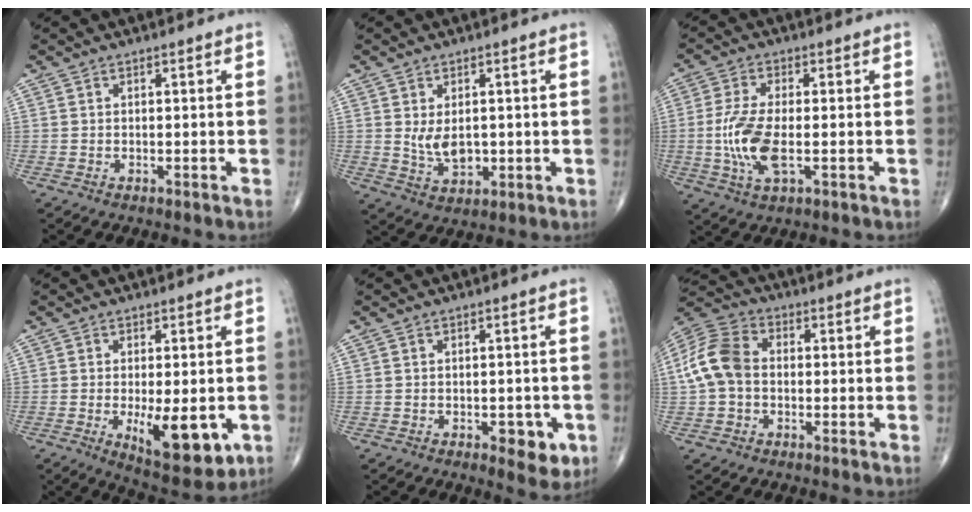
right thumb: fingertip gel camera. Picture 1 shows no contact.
{"total": 5.6, "force": [0.4, 3.5, 4.3], "torque": [-0.064, -0.014, 0.018]}
{"total": 9.4, "force": [-1.5, 3.7, 8.6], "torque": [-0.197, -0.004, -0.029]}
{"total": 12.5, "force": [-3.0, 5.0, 11.0], "torque": [-0.151, -0.022, -0.033]}
{"total": 5.7, "force": [-2.1, 2.8, 4.5], "torque": [-0.036, 0.001, -0.021]}
{"total": 10.9, "force": [-0.2, 8.1, 7.3], "torque": [-0.147, 0.032, -0.016]}